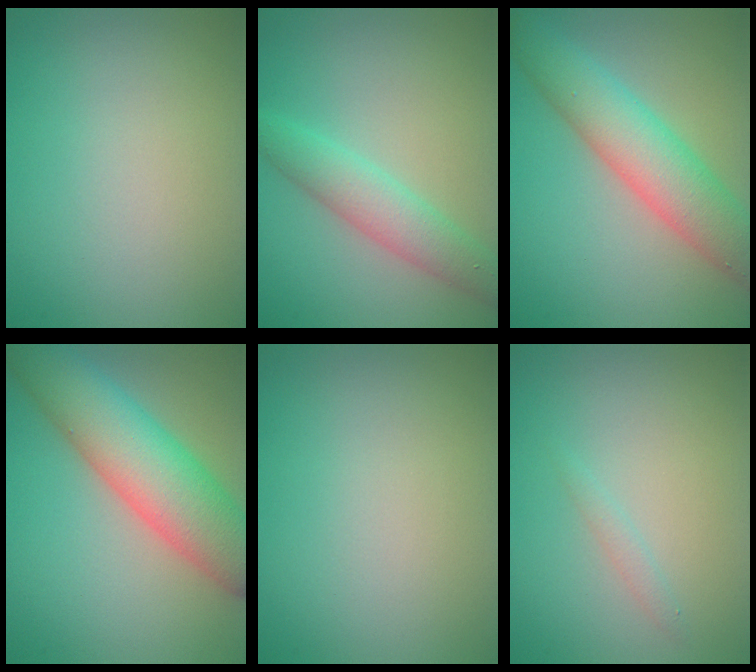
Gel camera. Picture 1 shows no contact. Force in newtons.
{"total": 3.8, "press": 3.8, "slide": 0.2}
{"total": 6.8, "press": 6.8, "slide": 0.3}
{"total": 9.4, "press": 9.4, "slide": 0.2}
{"total": 0.0}
{"total": 0.8, "press": 0.8, "slide": 0.0}